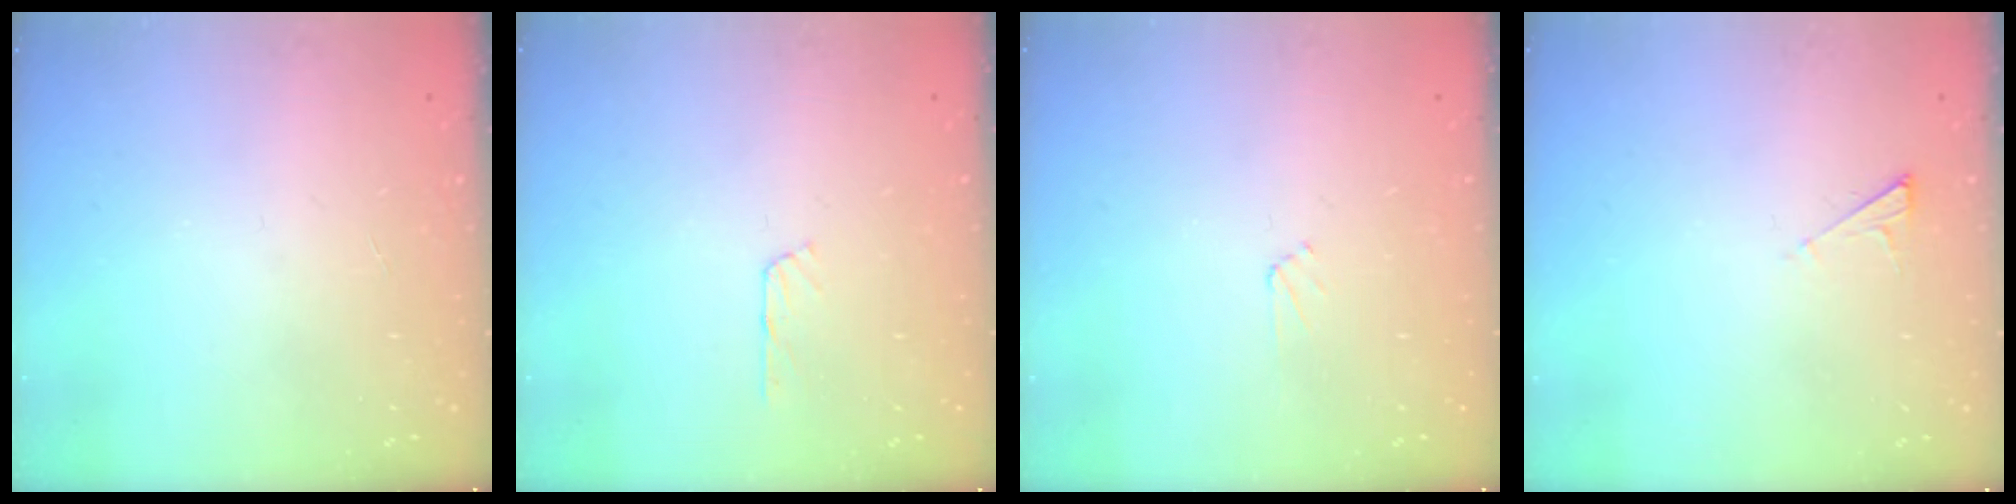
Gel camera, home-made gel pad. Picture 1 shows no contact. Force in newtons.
{"total": 3.2, "press": 3.2, "slide": 0.4}
{"total": 2.7, "press": 2.6, "slide": 0.4}
{"total": 2.3, "press": 2.2, "slide": 0.4}